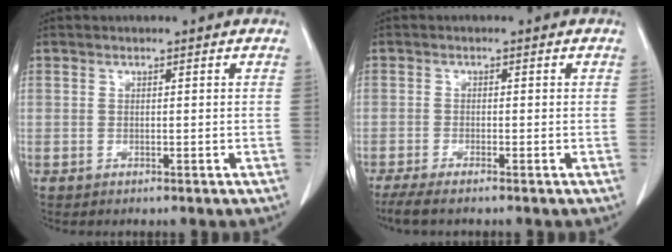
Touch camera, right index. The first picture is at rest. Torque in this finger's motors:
{"motor_torque": [0.05, -0.02, 0.13, 0.02]}